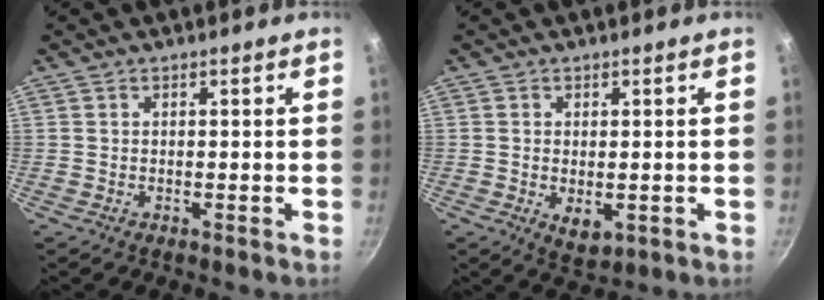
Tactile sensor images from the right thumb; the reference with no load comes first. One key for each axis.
{"total": 4.3, "fx": -0.6, "fy": 2.6, "fz": 3.3, "tx": -0.050, "ty": -0.014, "tz": -0.003}